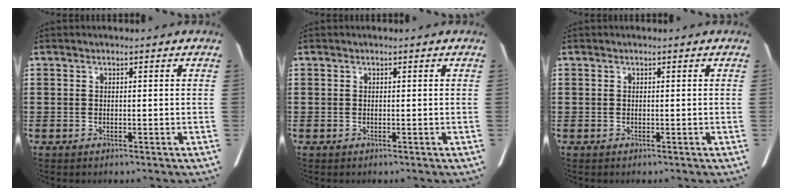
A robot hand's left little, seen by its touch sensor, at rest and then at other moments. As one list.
[{"total": 0.0}, {"total": 0.0}]